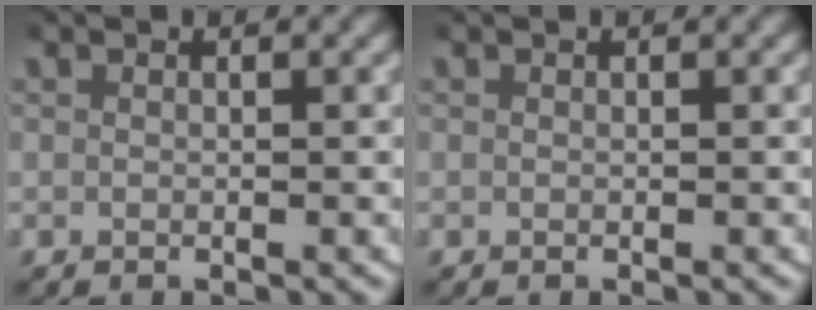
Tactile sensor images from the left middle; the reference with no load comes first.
{"total": 0.0}